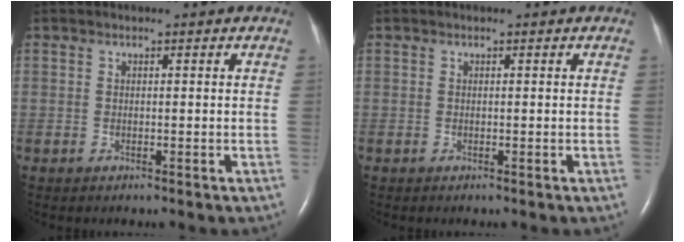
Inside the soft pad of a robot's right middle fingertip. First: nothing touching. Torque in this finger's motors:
{"motor_torque": [0.00, 0.00, 0.00, 0.00]}